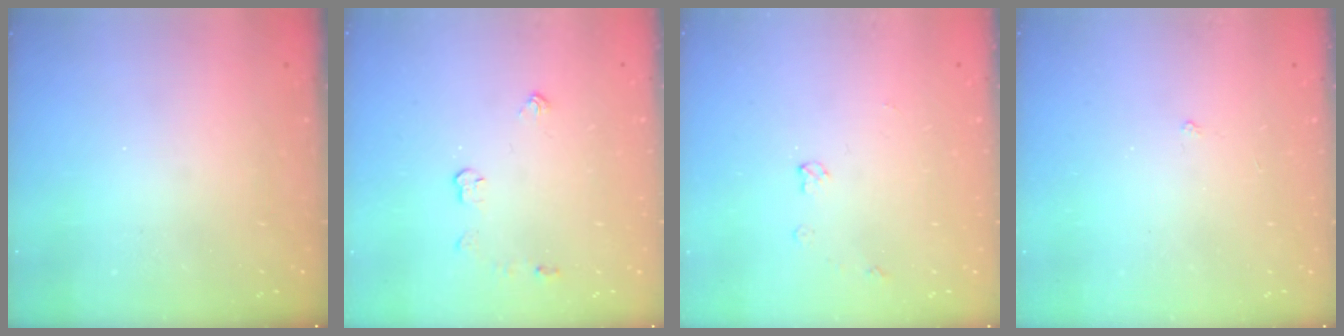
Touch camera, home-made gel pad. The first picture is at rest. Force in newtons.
{"total": 3.6, "press": 3.5, "slide": 0.6}
{"total": 4.0, "press": 4.0, "slide": 0.1}
{"total": 1.1, "press": 1.1, "slide": 0.3}